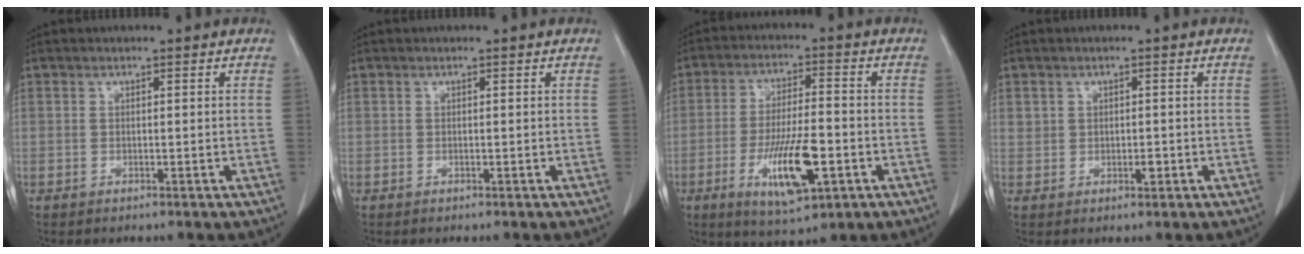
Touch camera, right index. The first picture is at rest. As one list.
[{"total": 0.0}, {"total": 11.6, "force": [-4.1, 2.8, 10.4], "torque": [-0.194, -0.011, -0.062]}, {"total": 1.8, "force": [0.1, 1.4, 1.1], "torque": [-0.019, 0.003, 0.005]}]